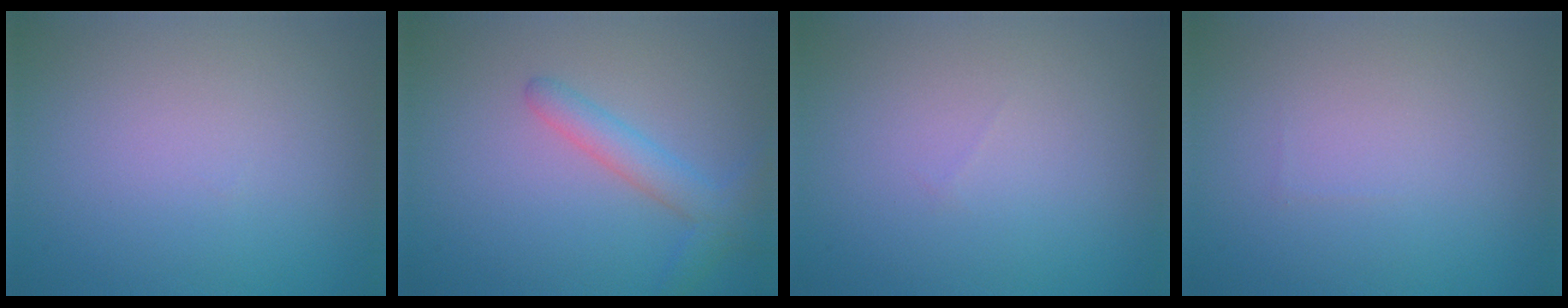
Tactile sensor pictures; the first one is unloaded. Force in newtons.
{"total": 2.8, "press": 2.7, "slide": 0.2}
{"total": 0.0}
{"total": 0.0}